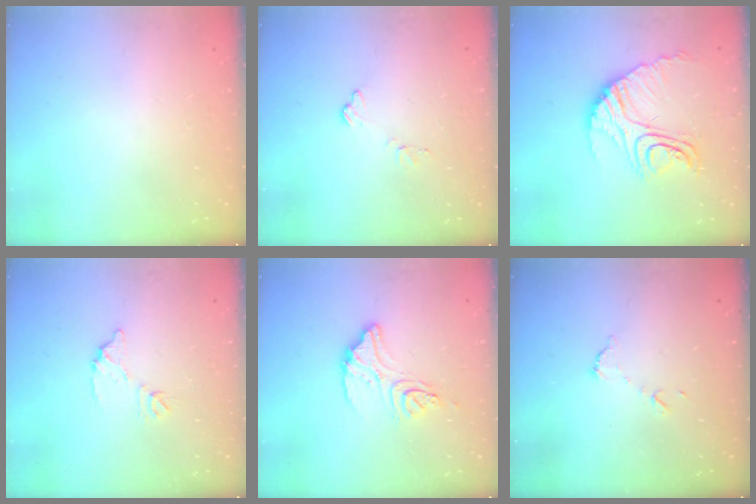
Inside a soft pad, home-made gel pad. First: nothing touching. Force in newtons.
{"total": 6.9, "press": 6.9, "slide": 0.6}
{"total": 16.4, "press": 16.4, "slide": 1.5}
{"total": 8.1, "press": 8.1, "slide": 0.5}
{"total": 11.8, "press": 11.8, "slide": 0.4}
{"total": 6.2, "press": 6.2, "slide": 0.2}